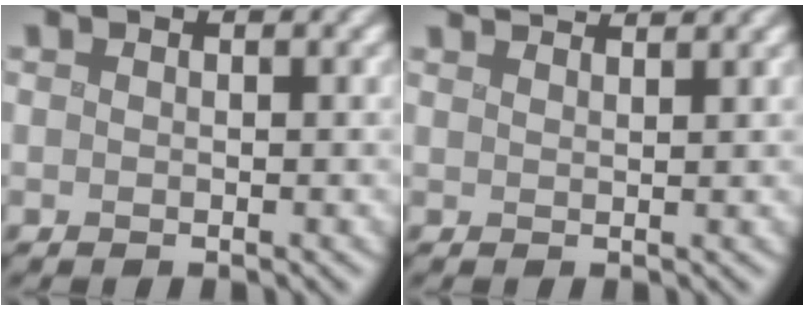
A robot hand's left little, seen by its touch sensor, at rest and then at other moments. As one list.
[{"total": 3.8, "force": [3.4, 0.8, 1.4], "torque": [-0.002, 0.020, 0.029]}]